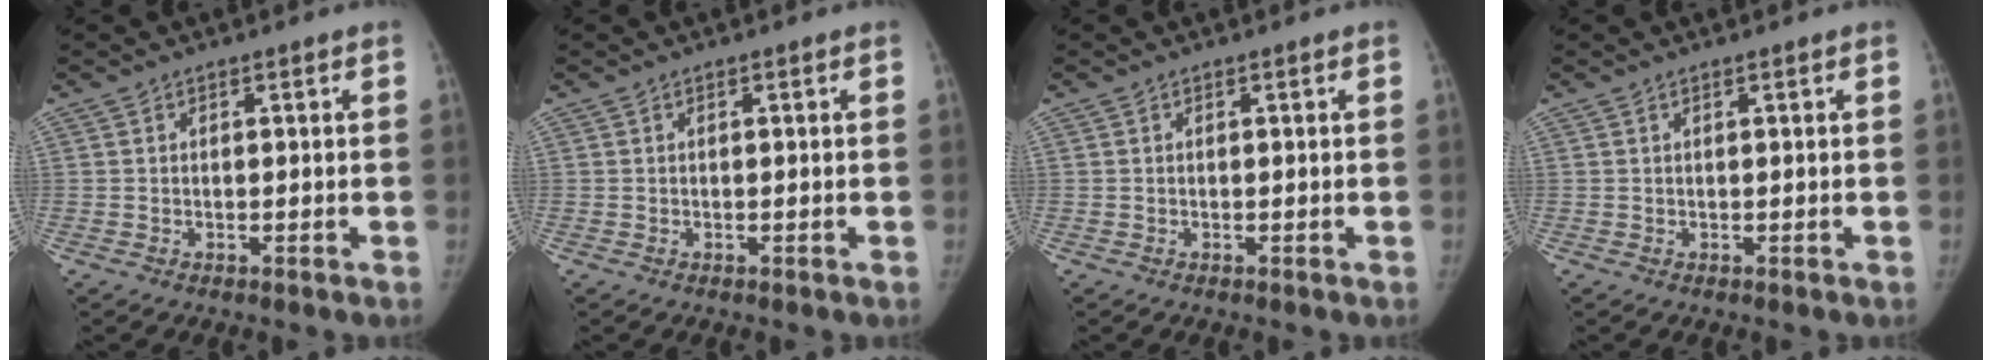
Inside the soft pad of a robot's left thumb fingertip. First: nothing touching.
{"total": 0.0}
{"total": 0.0}
{"total": 0.0}